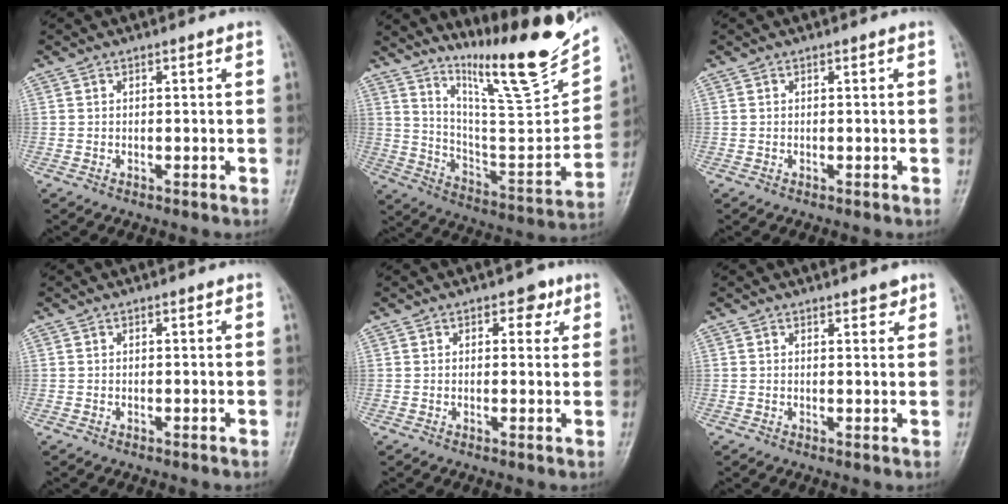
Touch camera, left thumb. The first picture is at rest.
{"total": 20.8, "force": [16.3, 2.1, 12.7], "torque": [-0.166, -0.113, 0.273]}
{"total": 0.0}
{"total": 0.0}
{"total": 3.4, "force": [1.7, 2.2, 2.0], "torque": [-0.004, -0.004, 0.017]}
{"total": 2.1, "force": [1.6, 0.8, 1.1], "torque": [-0.006, -0.009, 0.019]}